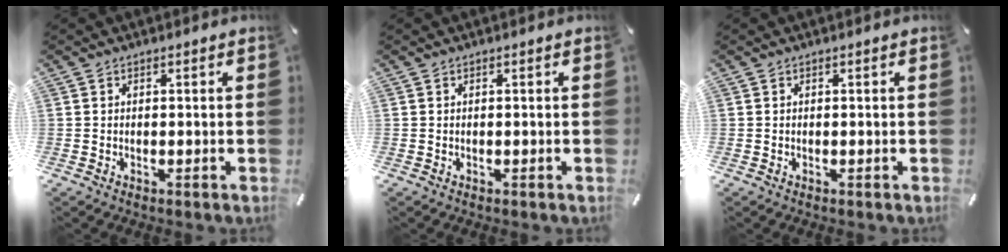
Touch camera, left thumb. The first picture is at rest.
{"total": 0.0}
{"total": 0.0}